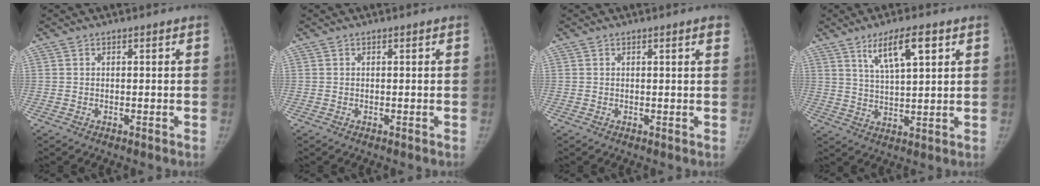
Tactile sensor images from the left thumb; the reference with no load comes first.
{"total": 0.0}
{"total": 1.7, "force": [1.0, 0.1, 1.4], "torque": [-0.017, 0.000, 0.010]}
{"total": 8.7, "force": [4.5, 2.3, 7.1], "torque": [-0.117, -0.018, 0.083]}